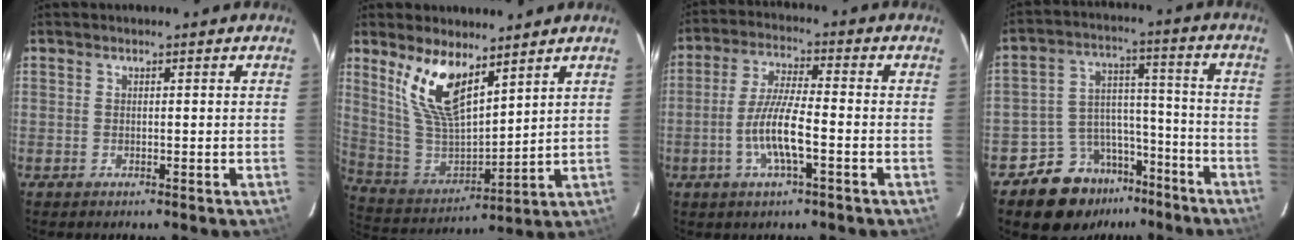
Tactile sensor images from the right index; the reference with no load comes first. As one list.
[{"total": 13.9, "force": [8.6, 5.5, 9.5], "torque": [-0.186, -0.002, 0.185]}, {"total": 9.0, "force": [-3.0, 1.4, 8.4], "torque": [-0.168, -0.001, -0.058]}, {"total": 11.8, "force": [-8.5, 7.6, 2.8], "torque": [-0.060, 0.057, -0.122]}]